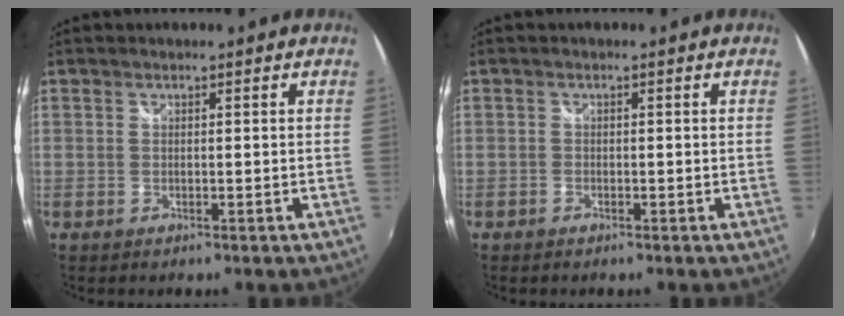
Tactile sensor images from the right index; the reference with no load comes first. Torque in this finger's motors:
{"motor_torque": [0.03, -0.02, 0.04, 0.00]}